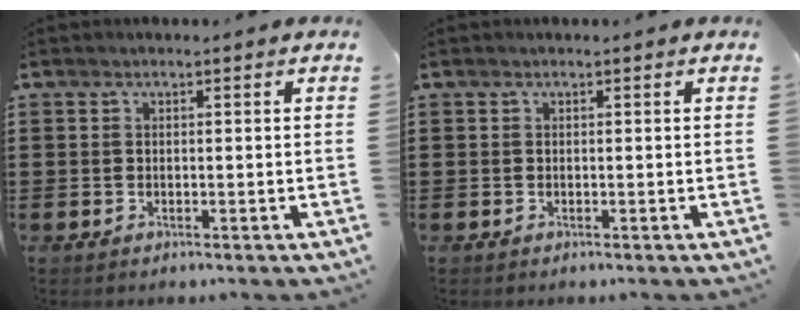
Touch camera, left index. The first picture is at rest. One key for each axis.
{"total": 0.0}